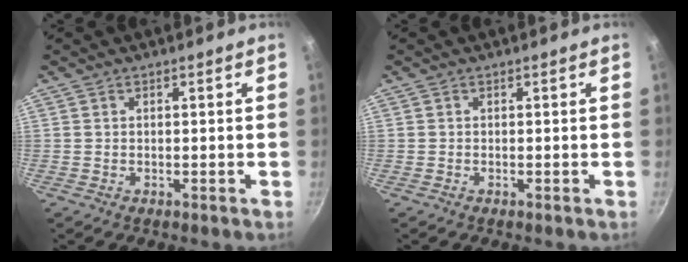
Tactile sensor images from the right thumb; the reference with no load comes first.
{"total": 0.0}